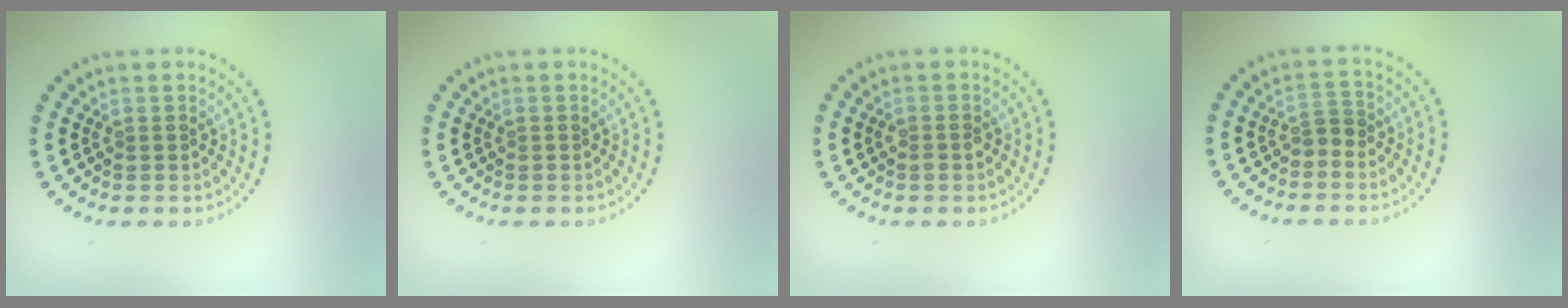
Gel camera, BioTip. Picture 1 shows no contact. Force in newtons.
{"total": 0.0}
{"total": 1.1, "press": 1.0, "slide": 0.2}
{"total": 1.3, "press": 1.0, "slide": 0.7}